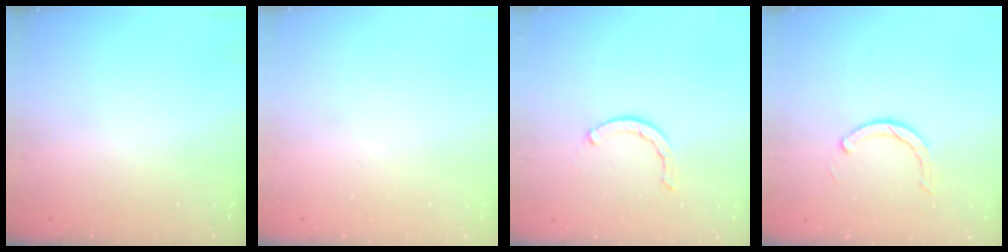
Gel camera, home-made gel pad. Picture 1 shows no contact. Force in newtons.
{"total": 0.0}
{"total": 2.1, "press": 2.1, "slide": 0.2}
{"total": 2.9, "press": 2.9, "slide": 0.4}